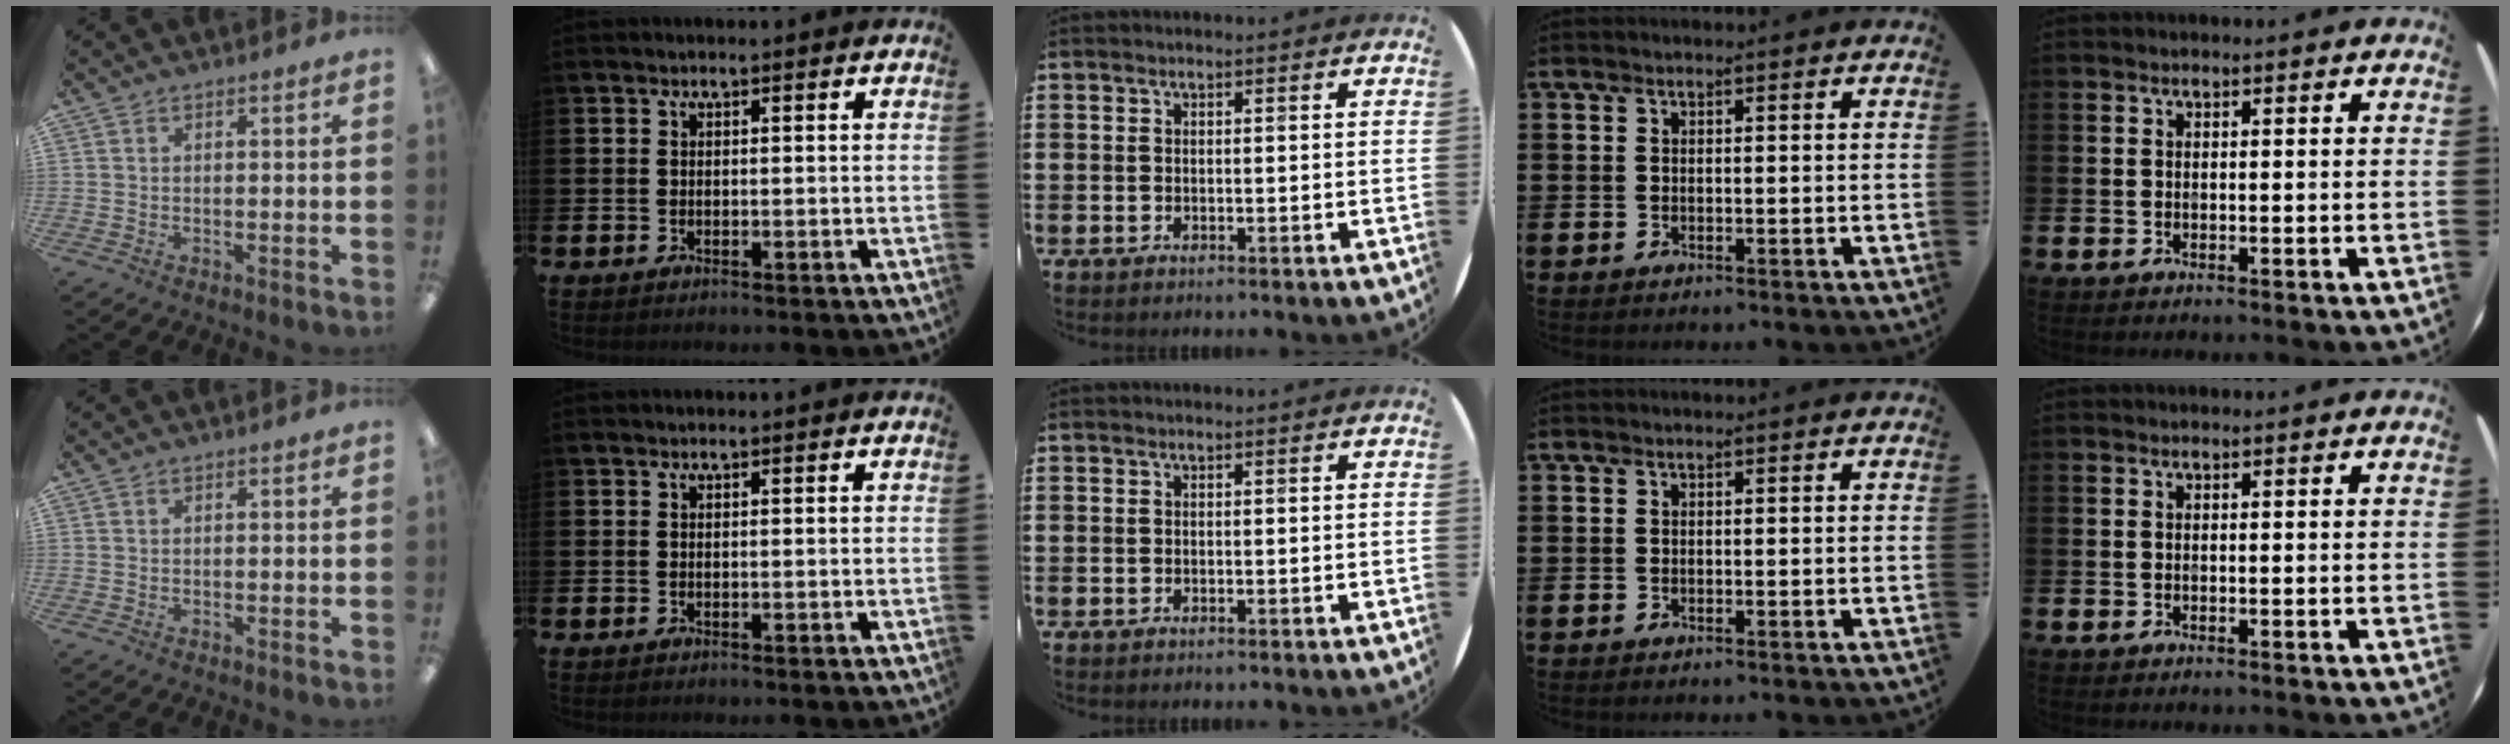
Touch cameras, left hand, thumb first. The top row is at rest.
{}